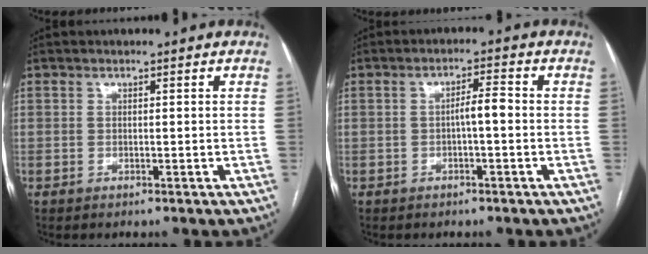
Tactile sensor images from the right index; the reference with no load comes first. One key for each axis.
{"total": 3.0, "fx": -0.5, "fy": 0.5, "fz": 2.9, "tx": -0.047, "ty": 0.008, "tz": -0.008}